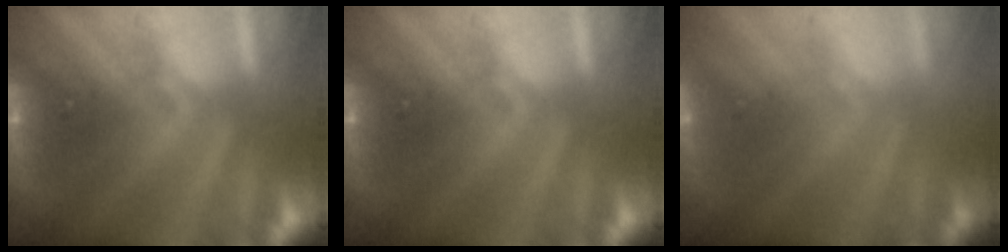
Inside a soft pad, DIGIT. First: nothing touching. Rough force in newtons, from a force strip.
{"total": 0.0}
{"total": 2.7}